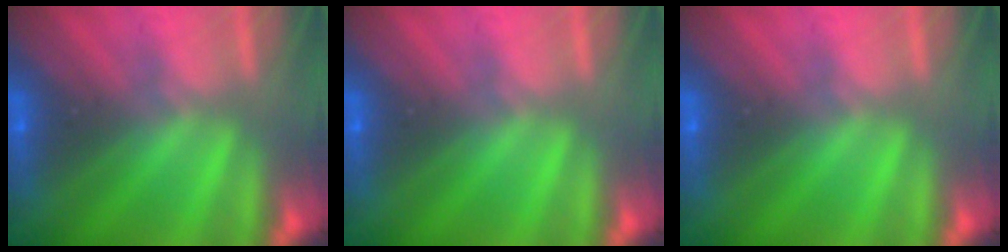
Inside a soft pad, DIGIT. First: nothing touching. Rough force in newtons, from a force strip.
{"total": 0.0}
{"total": 0.0}